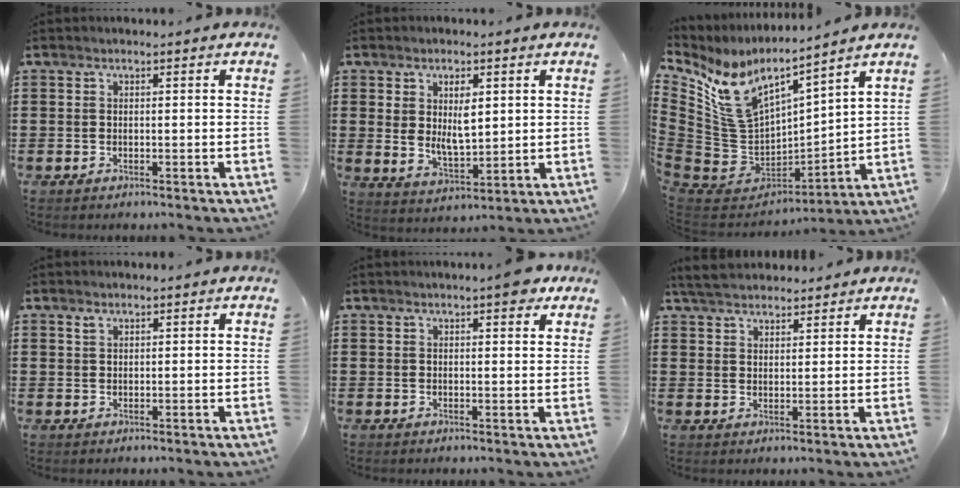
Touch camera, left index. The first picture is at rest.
{"total": 5.8, "force": [1.7, 2.8, 4.8], "torque": [-0.084, 0.000, 0.028]}
{"total": 9.2, "force": [6.5, 4.2, 5.1], "torque": [-0.148, -0.054, 0.117]}
{"total": 1.0, "force": [0.7, 0.5, 0.5], "torque": [-0.012, 0.003, 0.014]}
{"total": 3.7, "force": [2.8, 0.7, 2.3], "torque": [-0.028, -0.006, 0.044]}
{"total": 4.0, "force": [3.8, 1.1, 1.0], "torque": [-0.031, -0.003, 0.072]}